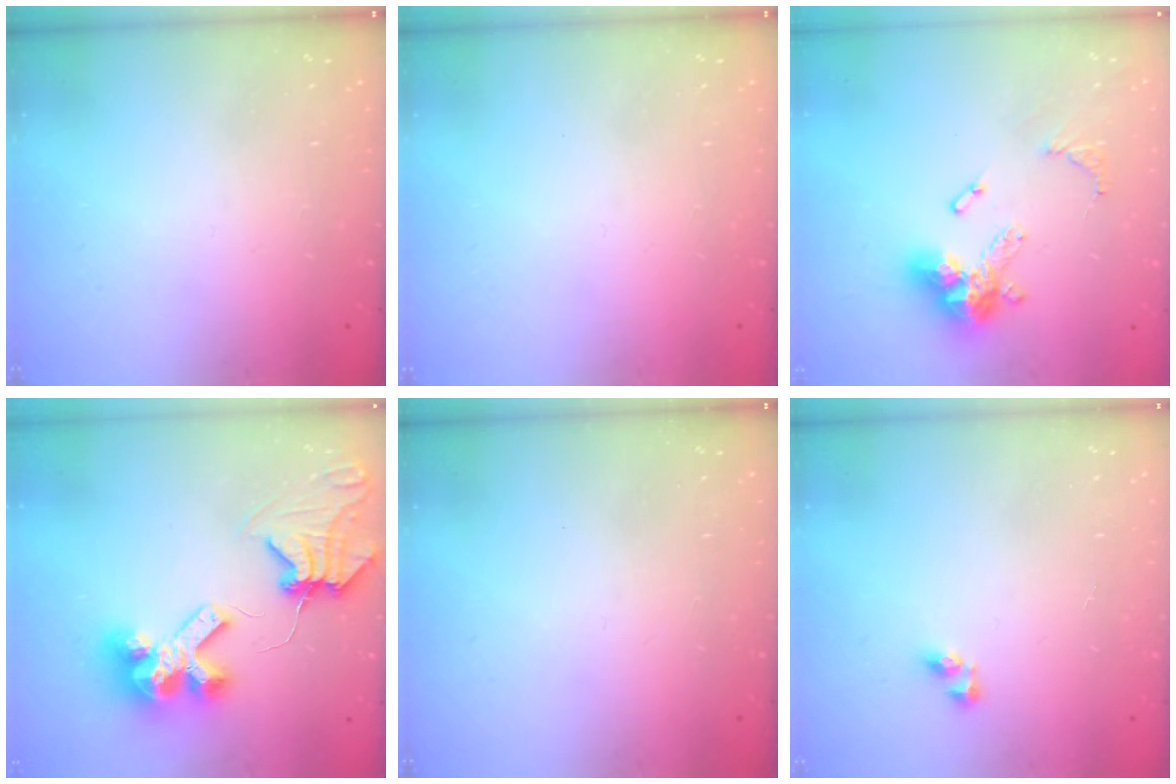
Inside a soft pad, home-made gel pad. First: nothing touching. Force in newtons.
{"total": 0.0}
{"total": 14.6, "press": 14.6, "slide": 1.6}
{"total": 11.3, "press": 11.2, "slide": 1.3}
{"total": 0.0}
{"total": 4.4, "press": 4.4, "slide": 0.1}